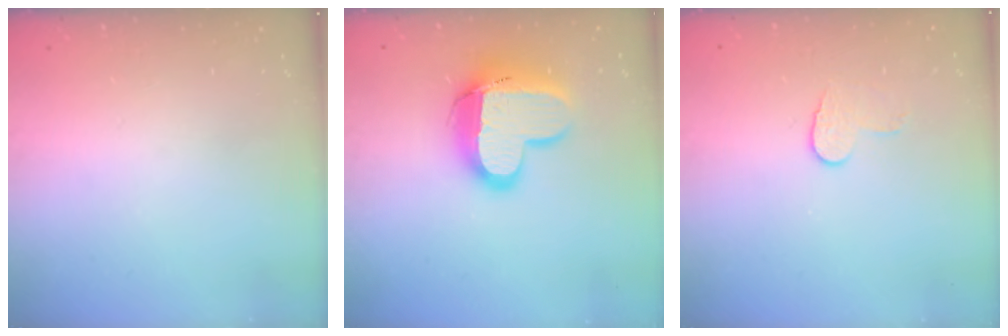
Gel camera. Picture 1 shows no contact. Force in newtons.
{"total": 15.3, "press": 15.2, "slide": 1.2}
{"total": 6.1, "press": 6.1, "slide": 0.5}